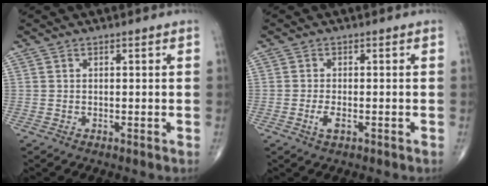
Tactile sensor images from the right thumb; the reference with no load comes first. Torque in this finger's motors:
{"motor_torque": [-0.20, 0.05, 0.16, 0.17, 0.09]}